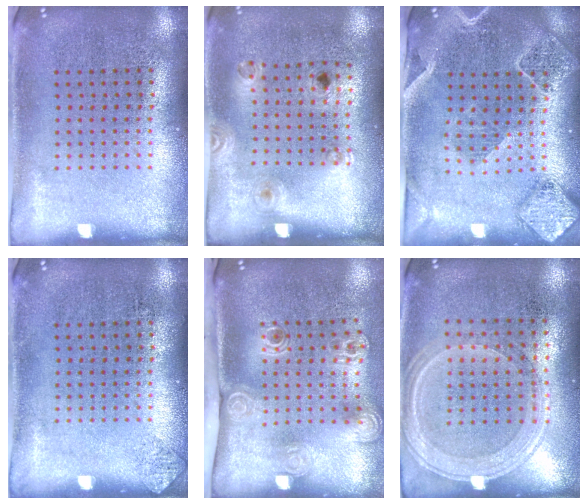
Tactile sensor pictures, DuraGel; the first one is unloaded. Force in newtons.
{"total": 1.3, "press": 0.9, "slide": 1.0}
{"total": 2.3, "press": 2.1, "slide": 1.0}
{"total": 0.6, "press": 0.6, "slide": 0.1}
{"total": 2.1, "press": 1.5, "slide": 1.5}
{"total": 1.2, "press": 1.2, "slide": 0.3}